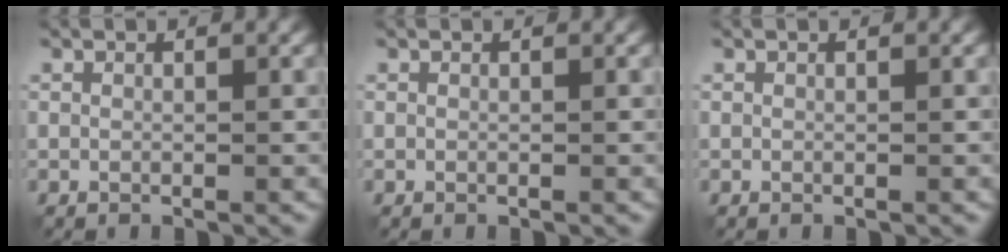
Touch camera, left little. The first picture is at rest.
{"total": 0.0}
{"total": 0.0}